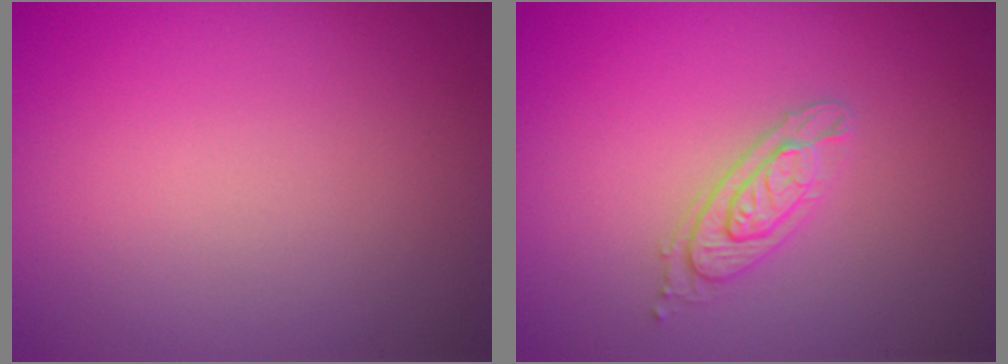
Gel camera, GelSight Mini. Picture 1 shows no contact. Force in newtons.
{"total": 2.4, "press": 2.2, "slide": 0.8}